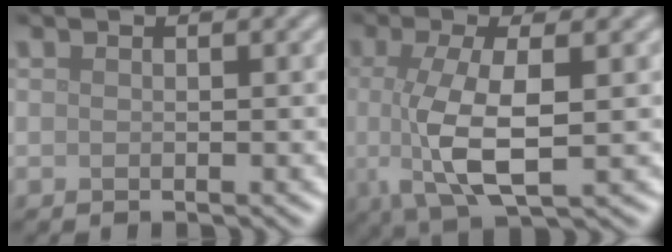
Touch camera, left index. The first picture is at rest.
{"total": 6.4, "force": [-0.3, 2.1, 6.0], "torque": [-0.125, -0.006, -0.004]}